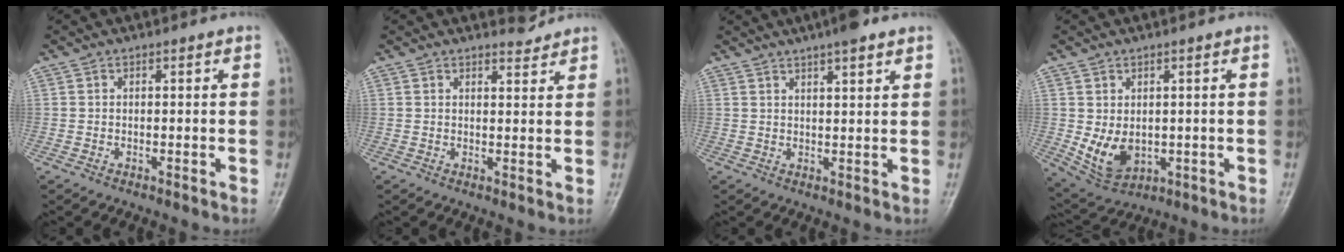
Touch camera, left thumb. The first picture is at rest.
{"total": 2.5, "force": [2.4, 0.6, 0.3], "torque": [0.008, -0.020, 0.034]}
{"total": 6.1, "force": [4.3, 1.4, 4.2], "torque": [-0.053, -0.005, 0.063]}
{"total": 7.9, "force": [-0.3, 5.6, 5.6], "torque": [-0.082, -0.013, 0.014]}